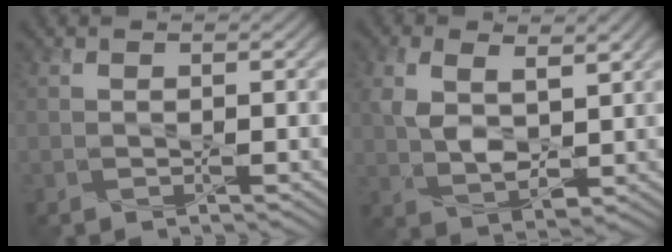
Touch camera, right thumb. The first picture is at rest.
{"total": 6.7, "force": [1.9, 3.8, 5.1], "torque": [-0.113, -0.004, 0.037]}